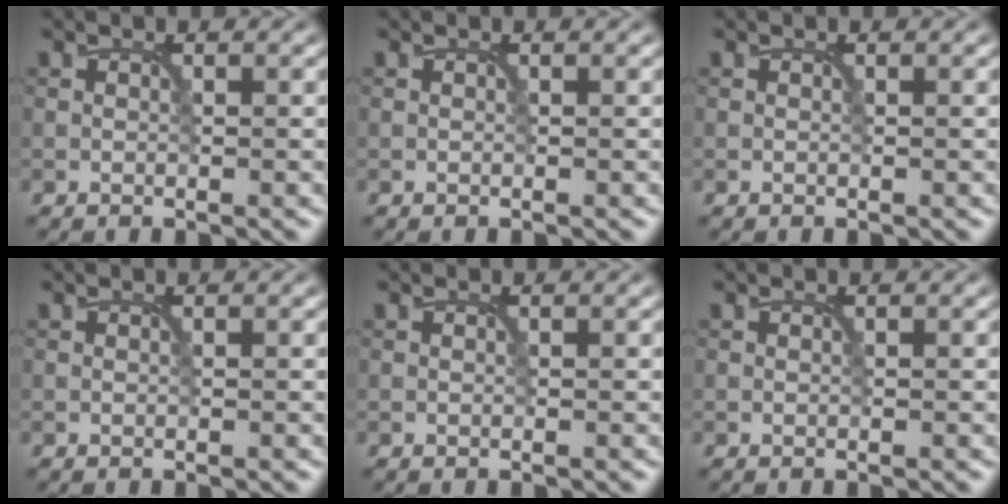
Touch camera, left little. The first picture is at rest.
{"total": 0.0}
{"total": 0.0}
{"total": 0.0}
{"total": 0.0}
{"total": 0.0}